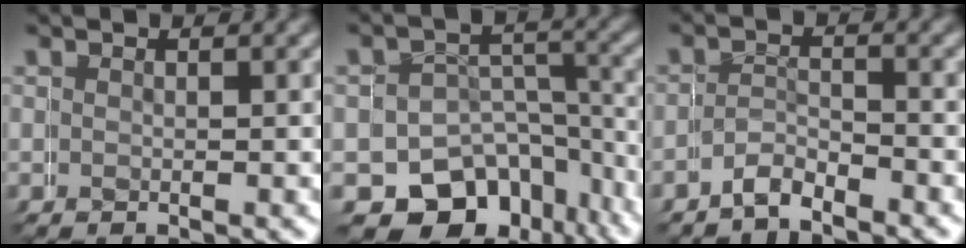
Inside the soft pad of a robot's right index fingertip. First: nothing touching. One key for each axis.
{"total": 8.3, "fx": -4.7, "fy": 6.8, "fz": 1.3, "tx": -0.010, "ty": -0.027, "tz": -0.067}
{"total": 3.0, "fx": -2.3, "fy": 0.7, "fz": -1.8, "tx": 0.016, "ty": -0.006, "tz": -0.043}